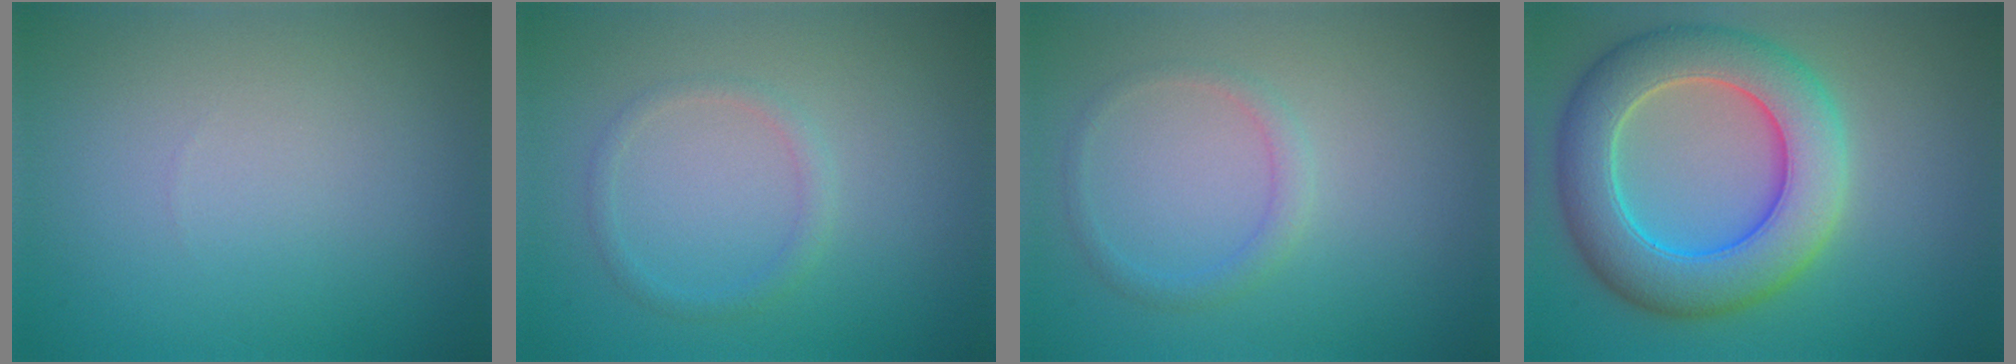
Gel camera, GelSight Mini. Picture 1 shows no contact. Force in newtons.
{"total": 1.3, "press": 1.3, "slide": 0.1}
{"total": 1.4, "press": 1.4, "slide": 0.1}
{"total": 8.7, "press": 8.7, "slide": 0.3}